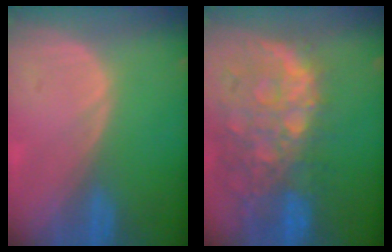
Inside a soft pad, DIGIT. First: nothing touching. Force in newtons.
{"total": 13.2, "press": 10.8, "slide": 7.6}